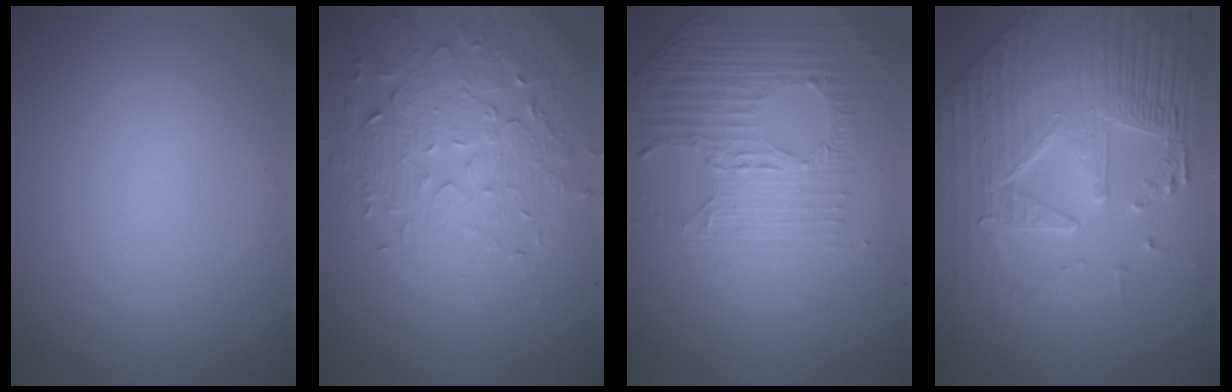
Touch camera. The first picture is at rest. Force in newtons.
{"total": 5.3, "press": 3.7, "slide": 3.9}
{"total": 4.6, "press": 3.0, "slide": 3.4}
{"total": 8.7, "press": 5.9, "slide": 6.3}